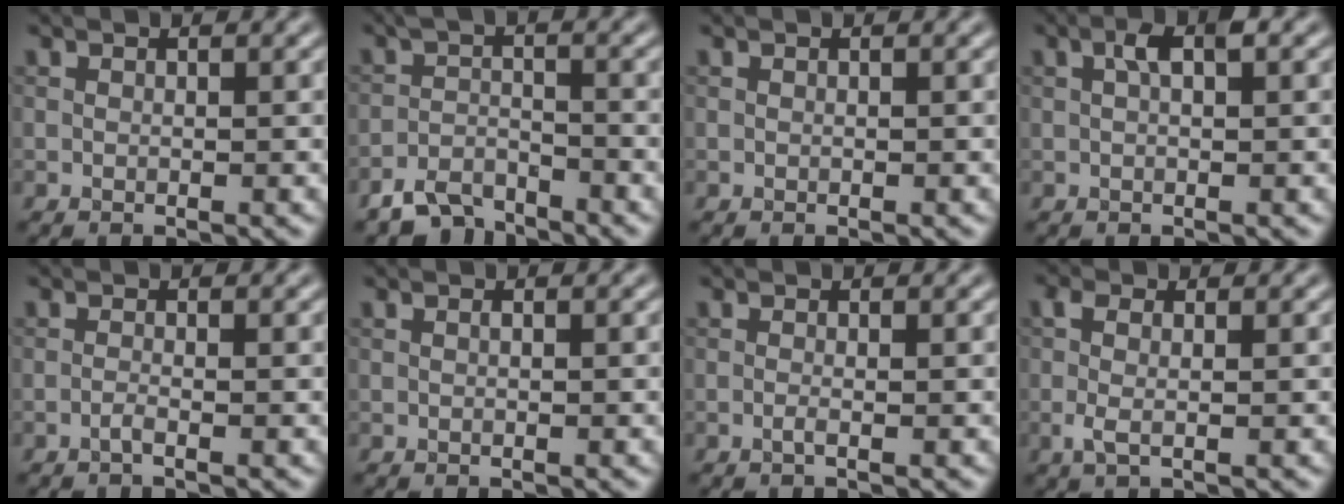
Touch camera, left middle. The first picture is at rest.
{"total": 4.2, "force": [-3.8, 1.2, 1.3], "torque": [-0.022, -0.003, -0.079]}
{"total": 0.0}
{"total": 2.1, "force": [0.5, 0.7, 2.0], "torque": [-0.034, 0.008, 0.006]}
{"total": 0.9, "force": [-0.5, 0.2, 0.7], "torque": [-0.013, 0.003, -0.015]}
{"total": 0.0}
{"total": 0.7, "force": [-0.3, 0.2, 0.7], "torque": [-0.014, -0.003, -0.008]}
{"total": 2.3, "force": [0.1, 0.9, 2.1], "torque": [-0.053, 0.003, -0.005]}